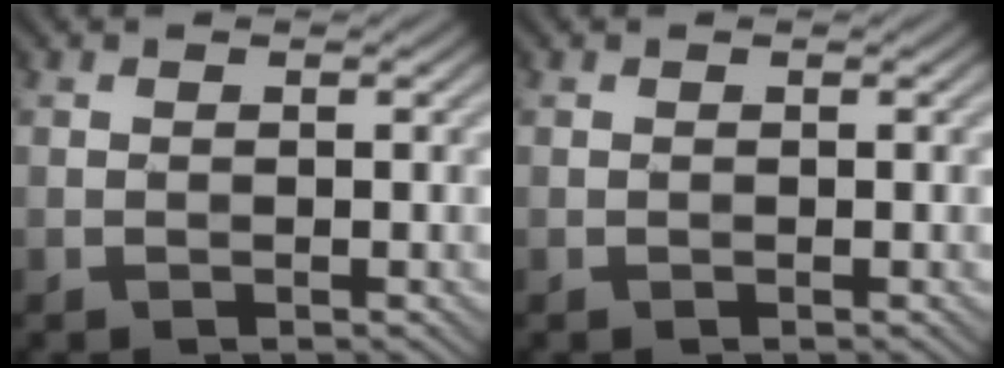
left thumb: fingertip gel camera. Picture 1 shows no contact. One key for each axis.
{"total": 0.0}